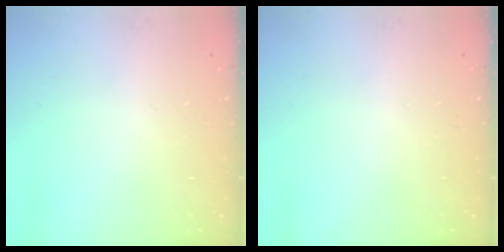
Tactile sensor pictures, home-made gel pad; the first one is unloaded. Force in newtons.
{"total": 0.0}